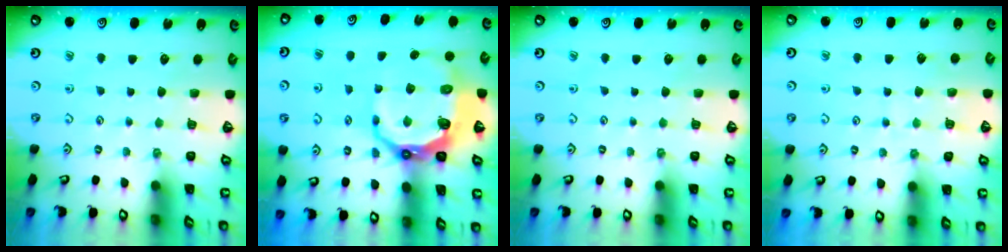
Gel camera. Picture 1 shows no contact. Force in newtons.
{"total": 12.7, "press": 11.7, "slide": 5.0}
{"total": 0.0}
{"total": 5.3, "press": 5.3, "slide": 0.7}